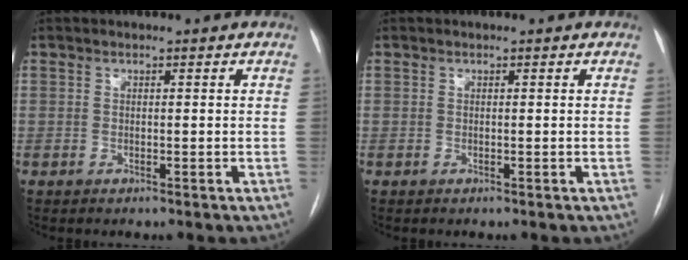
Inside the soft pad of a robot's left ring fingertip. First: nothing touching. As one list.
[{"total": 0.0}]